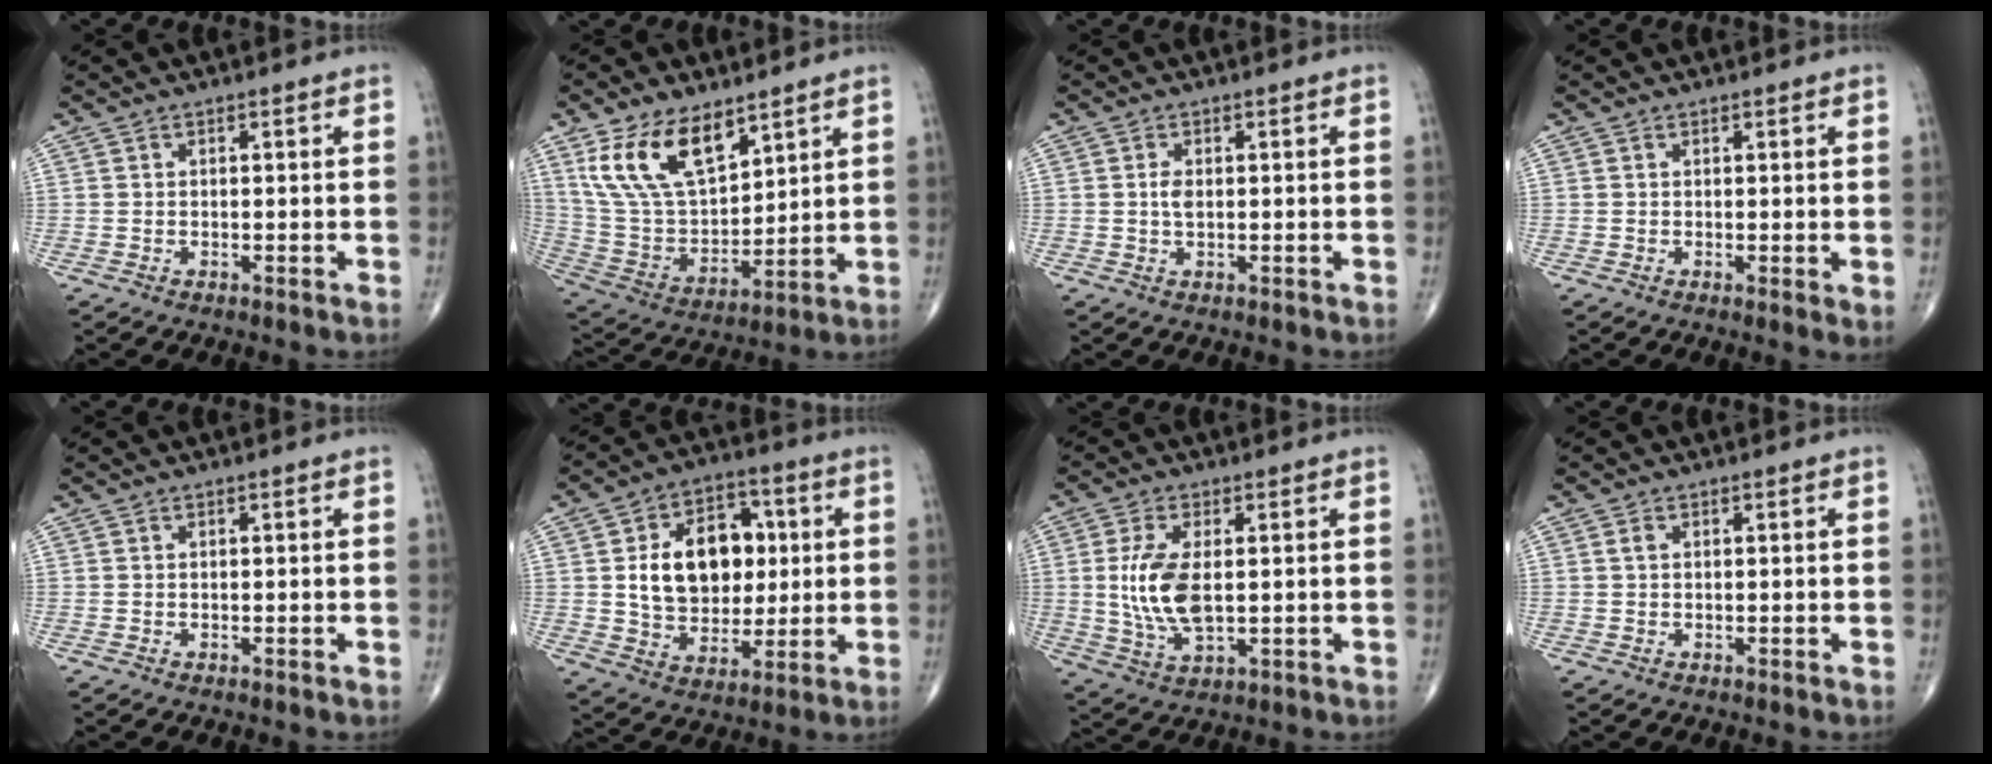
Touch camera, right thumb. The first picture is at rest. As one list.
[{"total": 16.4, "force": [9.4, 8.4, 10.5], "torque": [-0.173, -0.037, 0.196]}, {"total": 1.8, "force": [0.2, 1.0, 1.5], "torque": [-0.029, -0.001, 0.003]}, {"total": 1.7, "force": [0.4, 0.5, 1.6], "torque": [-0.026, -0.008, 0.004]}, {"total": 0.0}, {"total": 16.6, "force": [2.3, 11.8, 11.4], "torque": [-0.133, 0.008, 0.043]}, {"total": 10.2, "force": [0.6, 4.9, 8.9], "torque": [-0.187, -0.012, 0.020]}, {"total": 0.9, "force": [0.2, 0.6, 0.6], "torque": [-0.013, 0.003, 0.004]}]